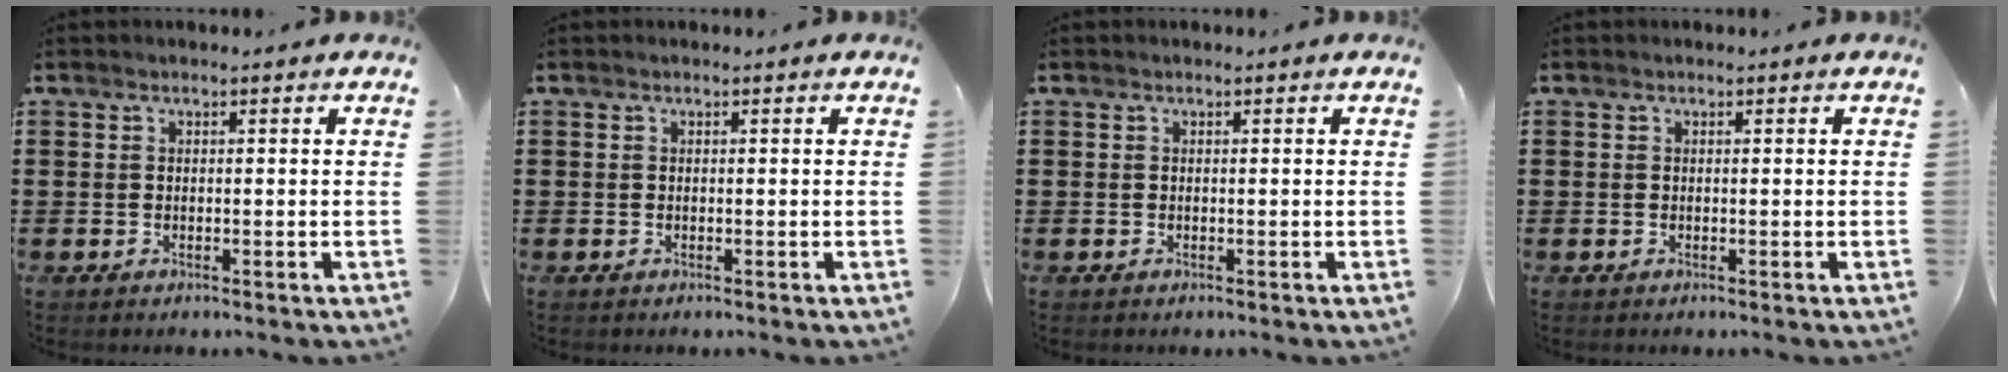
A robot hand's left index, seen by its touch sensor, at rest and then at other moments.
{"total": 0.0}
{"total": 0.0}
{"total": 0.0}